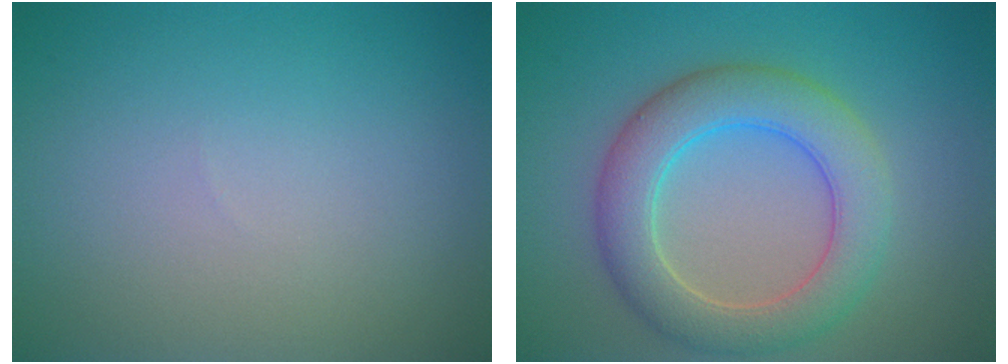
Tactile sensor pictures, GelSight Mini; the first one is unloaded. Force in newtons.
{"total": 6.1, "press": 6.1, "slide": 0.4}